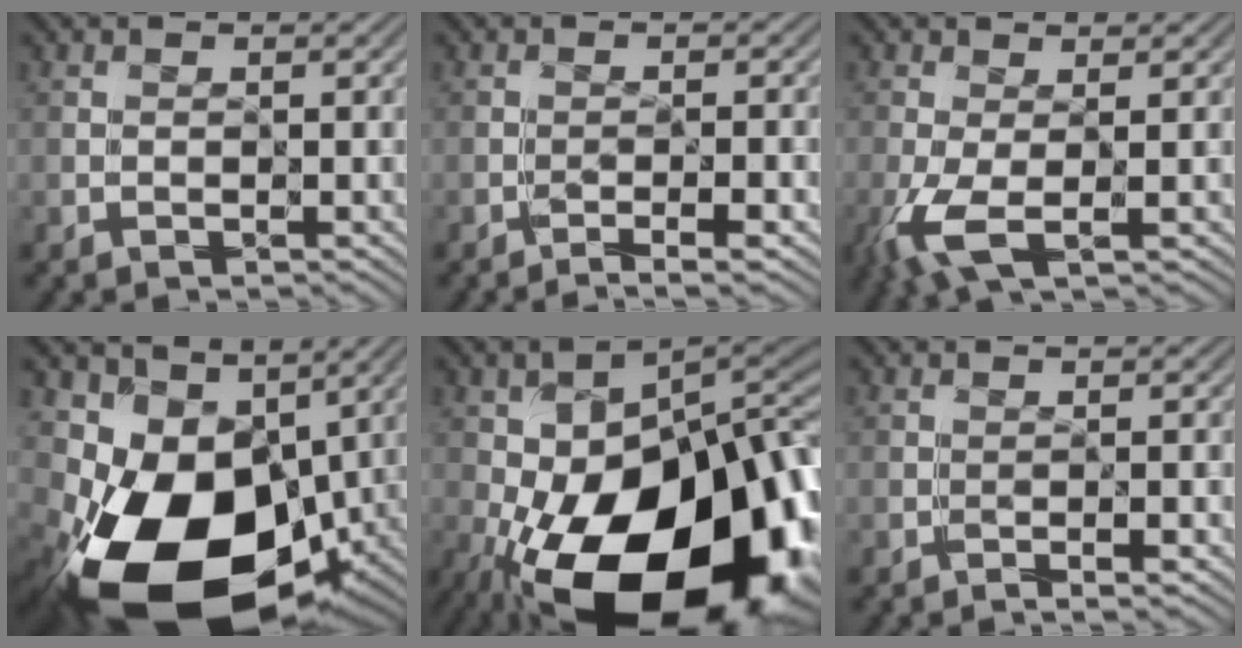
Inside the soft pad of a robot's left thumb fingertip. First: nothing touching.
{"total": 3.8, "force": [-2.5, 0.2, 2.8], "torque": [-0.046, 0.006, -0.041]}
{"total": 4.2, "force": [-1.4, 1.1, 3.8], "torque": [-0.100, -0.006, -0.033]}
{"total": 15.6, "force": [-2.0, 10.8, 11.0], "torque": [-0.213, -0.044, -0.019]}
{"total": 22.5, "force": [-8.5, 12.5, 16.6], "torque": [-0.283, -0.049, -0.107]}
{"total": 1.8, "force": [-1.0, 0.0, 1.5], "torque": [-0.028, 0.002, -0.015]}